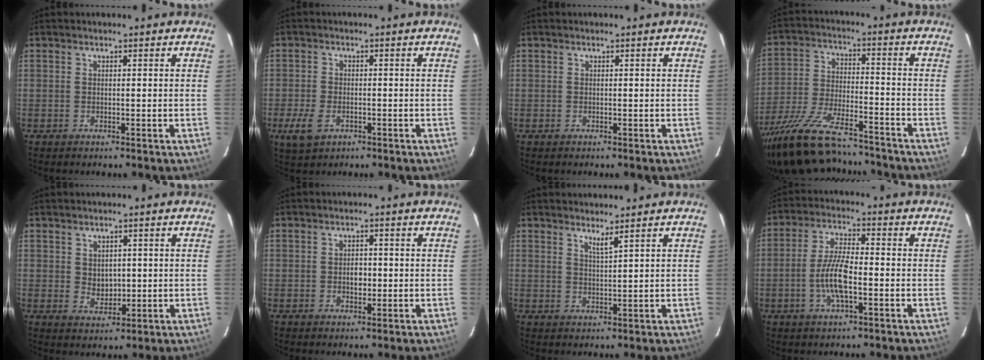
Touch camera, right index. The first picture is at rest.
{"total": 5.5, "force": [-2.5, 3.3, 3.6], "torque": [-0.091, -0.008, -0.045]}
{"total": 0.0}
{"total": 21.9, "force": [-18.6, 5.5, 10.0], "torque": [-0.206, -0.041, -0.302]}
{"total": 3.6, "force": [0.6, 2.9, 2.0], "torque": [-0.030, -0.001, 0.019]}
{"total": 2.4, "force": [-0.3, 1.7, 1.7], "torque": [-0.027, 0.003, -0.005]}
{"total": 2.1, "force": [1.7, -0.3, 1.3], "torque": [-0.023, -0.006, 0.027]}
{"total": 8.1, "force": [-2.3, 2.3, 7.4], "torque": [-0.150, 0.003, -0.047]}